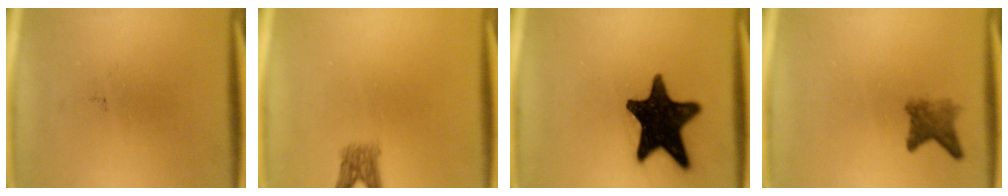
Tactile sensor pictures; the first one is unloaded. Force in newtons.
{"total": 2.5}
{"total": 17.2}
{"total": 3.2}